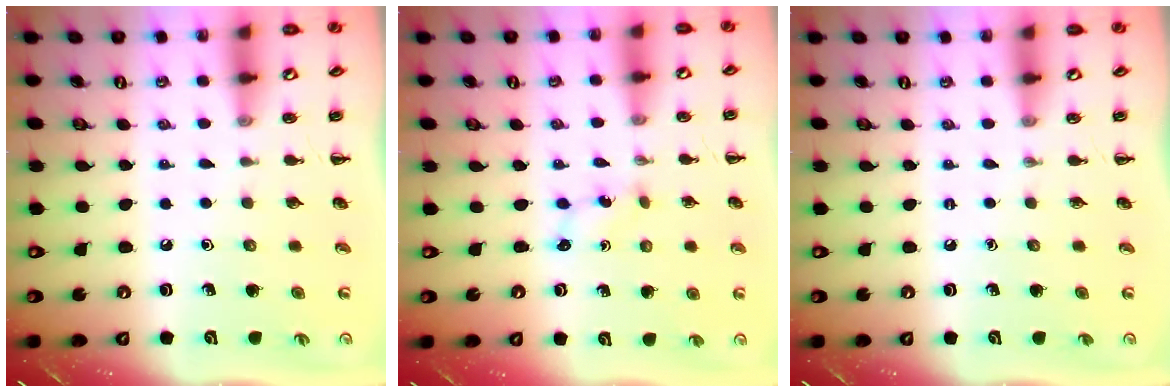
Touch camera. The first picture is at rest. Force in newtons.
{"total": 1.3, "press": 1.2, "slide": 0.4}
{"total": 0.0}